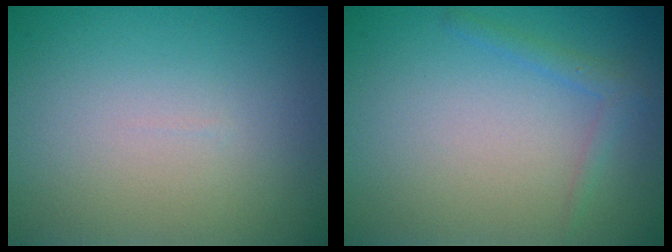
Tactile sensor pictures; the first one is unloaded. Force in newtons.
{"total": 1.3, "press": 1.3, "slide": 0.1}